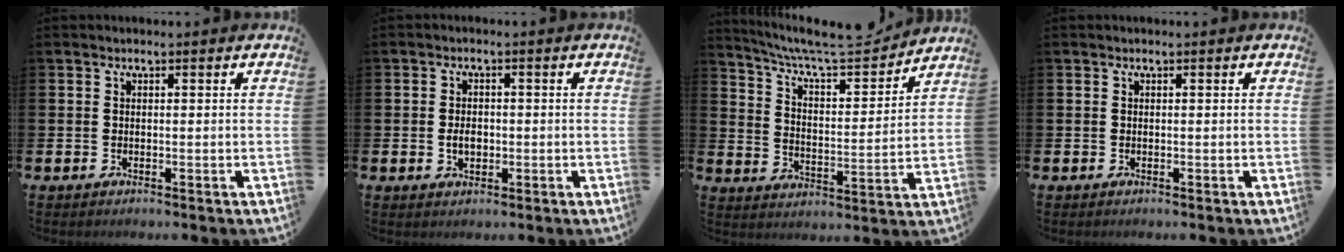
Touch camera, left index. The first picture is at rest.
{"total": 2.5, "force": [-0.3, 1.7, 1.8], "torque": [-0.017, -0.003, -0.011]}
{"total": 8.5, "force": [7.9, 1.2, 3.0], "torque": [-0.094, -0.054, 0.137]}
{"total": 0.0}